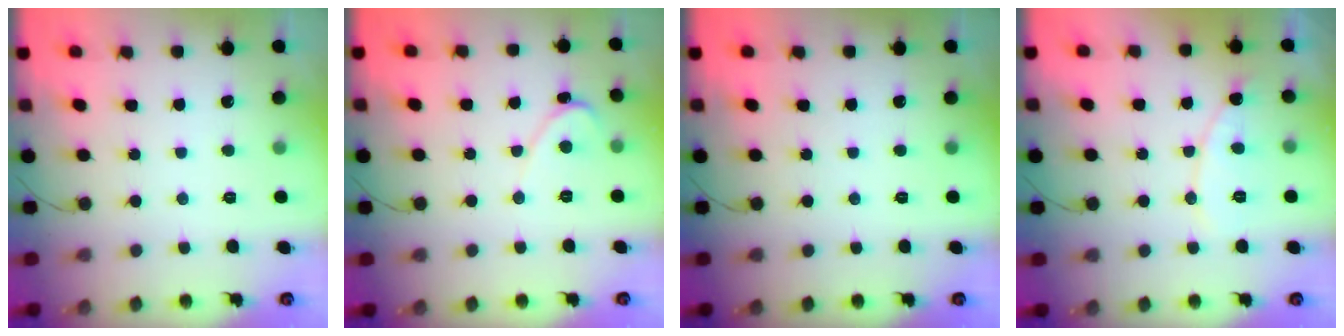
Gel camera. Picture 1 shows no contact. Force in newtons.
{"total": 2.4, "press": 2.4, "slide": 0.2}
{"total": 0.0}
{"total": 7.8, "press": 7.7, "slide": 0.3}